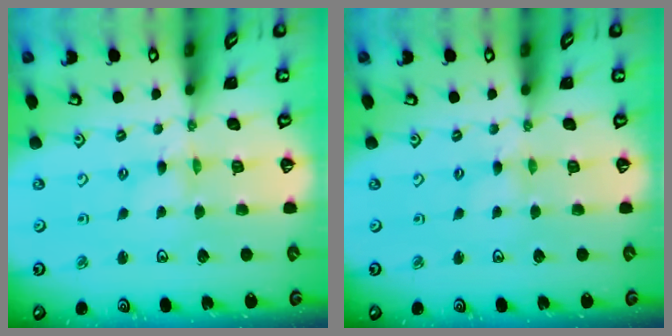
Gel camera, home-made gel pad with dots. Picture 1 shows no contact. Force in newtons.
{"total": 2.4, "press": 2.3, "slide": 0.4}